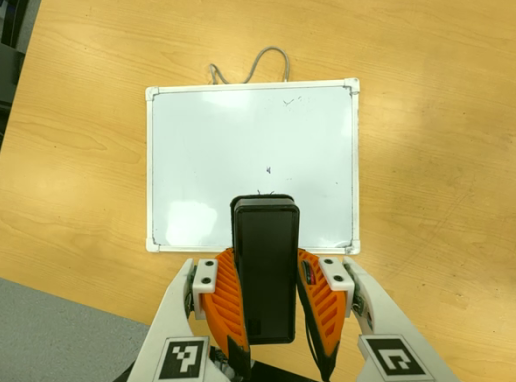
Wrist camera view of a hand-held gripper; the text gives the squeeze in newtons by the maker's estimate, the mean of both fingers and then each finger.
{"total": 8.1, "left": 6.6, "right": 9.7}